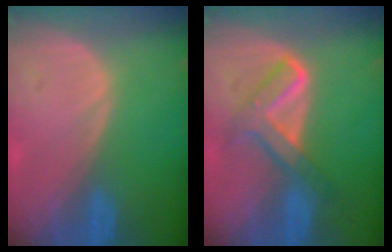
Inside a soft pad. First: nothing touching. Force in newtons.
{"total": 5.9, "press": 5.9, "slide": 0.2}